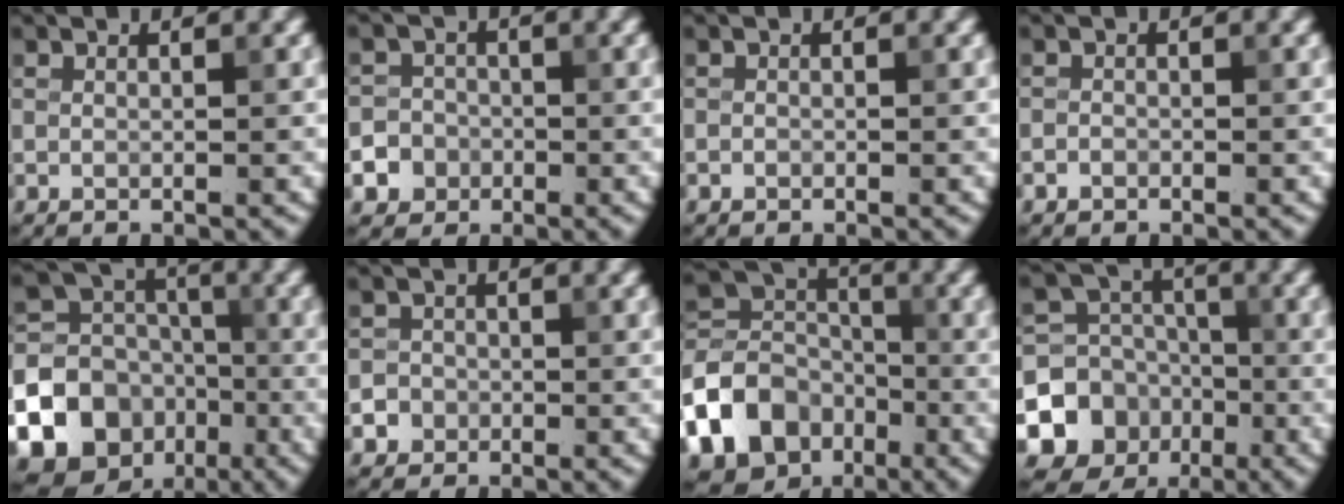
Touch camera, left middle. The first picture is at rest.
{"total": 5.0, "force": [-2.4, 4.3, 0.7], "torque": [0.009, -0.007, -0.057]}
{"total": 0.5, "force": [-0.3, 0.4, 0.1], "torque": [0.002, -0.003, -0.007]}
{"total": 0.8, "force": [-0.6, 0.6, 0.2], "torque": [0.001, -0.001, -0.012]}
{"total": 18.2, "force": [-7.6, 15.7, 5.0], "torque": [-0.129, -0.047, -0.138]}
{"total": 2.8, "force": [-1.3, 2.5, 0.3], "torque": [0.019, 0.000, -0.028]}
{"total": 10.7, "force": [-5.1, 8.3, 4.6], "torque": [-0.117, 0.004, -0.104]}
{"total": 9.9, "force": [-3.8, 8.7, 2.6], "torque": [-0.050, -0.021, -0.088]}